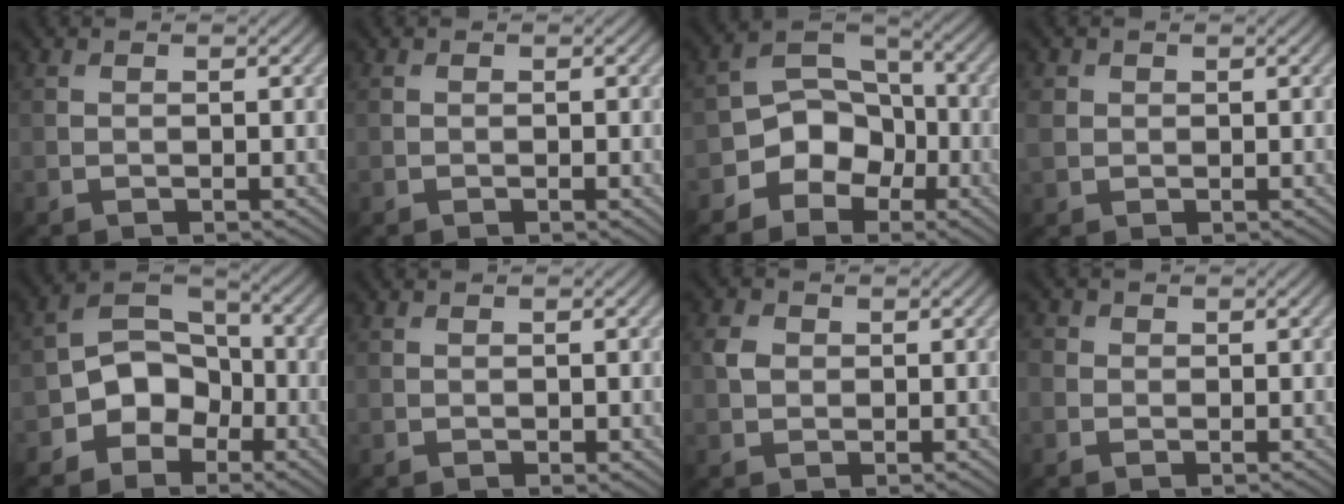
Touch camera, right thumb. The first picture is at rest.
{"total": 0.5, "force": [-0.2, 0.2, 0.4], "torque": [-0.007, 0.000, -0.002]}
{"total": 7.2, "force": [-3.6, 5.5, 3.0], "torque": [-0.037, 0.010, -0.083]}
{"total": 2.1, "force": [0.5, 1.8, 0.8], "torque": [-0.025, 0.000, 0.008]}
{"total": 7.1, "force": [-3.3, 5.3, 3.3], "torque": [-0.051, 0.007, -0.081]}
{"total": 0.7, "force": [-0.1, 0.3, 0.6], "torque": [-0.009, -0.003, 0.002]}
{"total": 2.0, "force": [0.3, 1.7, 1.0], "torque": [-0.027, 0.002, 0.003]}
{"total": 1.5, "force": [0.1, 1.4, 0.5], "torque": [-0.011, -0.001, -0.002]}